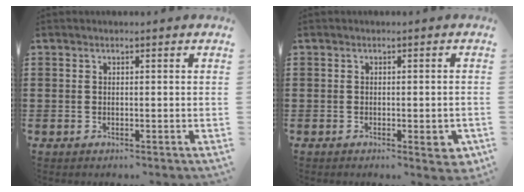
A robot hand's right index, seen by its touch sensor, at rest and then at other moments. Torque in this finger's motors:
{"motor_torque": [0.02, 0.07, -0.13, -0.10]}